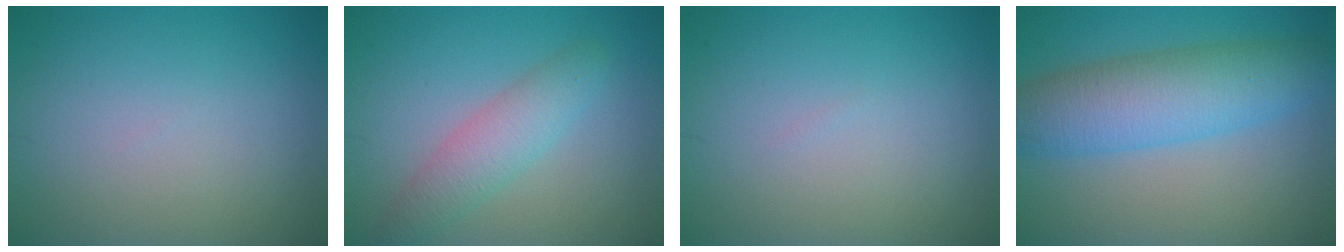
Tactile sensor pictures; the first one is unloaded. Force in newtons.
{"total": 3.6, "press": 3.6, "slide": 0.1}
{"total": 0.0}
{"total": 7.2, "press": 7.2, "slide": 0.2}